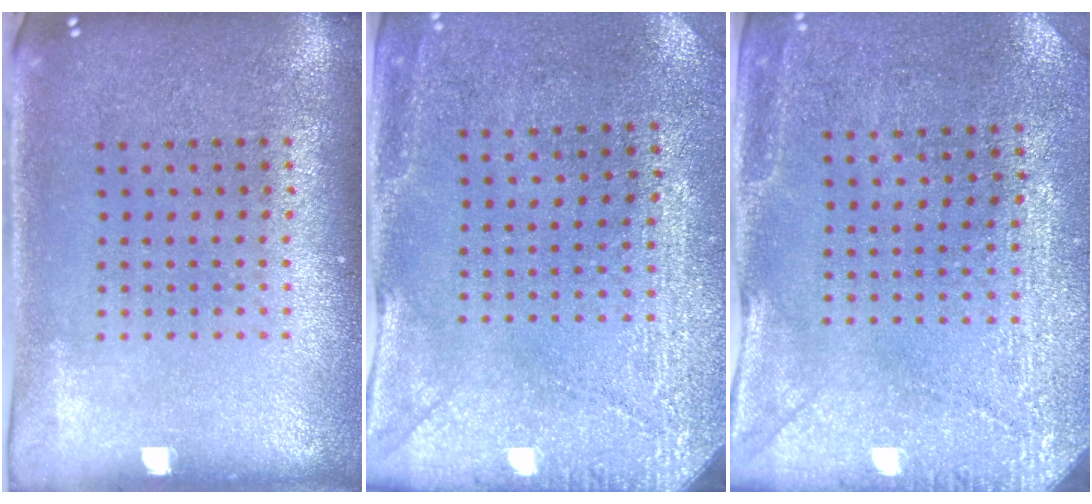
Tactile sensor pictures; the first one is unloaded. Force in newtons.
{"total": 2.9, "press": 2.4, "slide": 1.6}
{"total": 3.0, "press": 2.7, "slide": 1.1}